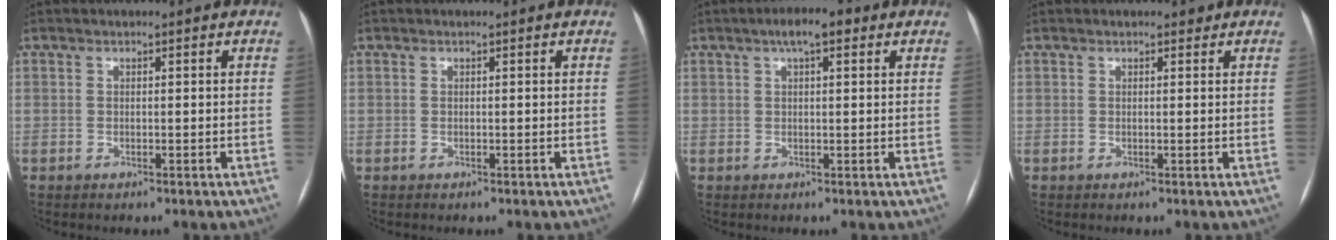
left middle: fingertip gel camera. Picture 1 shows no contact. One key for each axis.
{"total": 0.0}
{"total": 4.3, "fx": 2.3, "fy": 1.3, "fz": 3.5, "tx": -0.058, "ty": 0.018, "tz": 0.033}
{"total": 1.0, "fx": 0.7, "fy": 0.6, "fz": 0.3, "tx": -0.004, "ty": 0.006, "tz": 0.007}